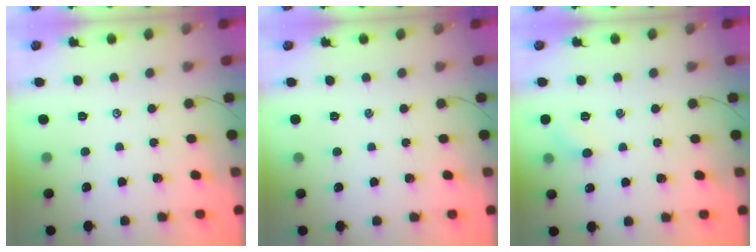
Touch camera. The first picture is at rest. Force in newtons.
{"total": 0.0}
{"total": 4.5, "press": 4.2, "slide": 1.6}